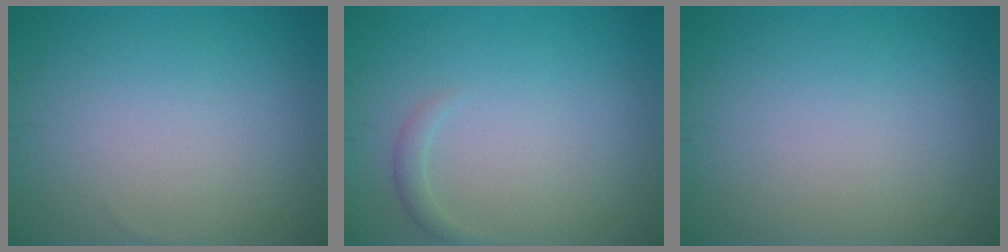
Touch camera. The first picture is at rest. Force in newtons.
{"total": 1.0, "press": 1.0, "slide": 0.0}
{"total": 0.0}